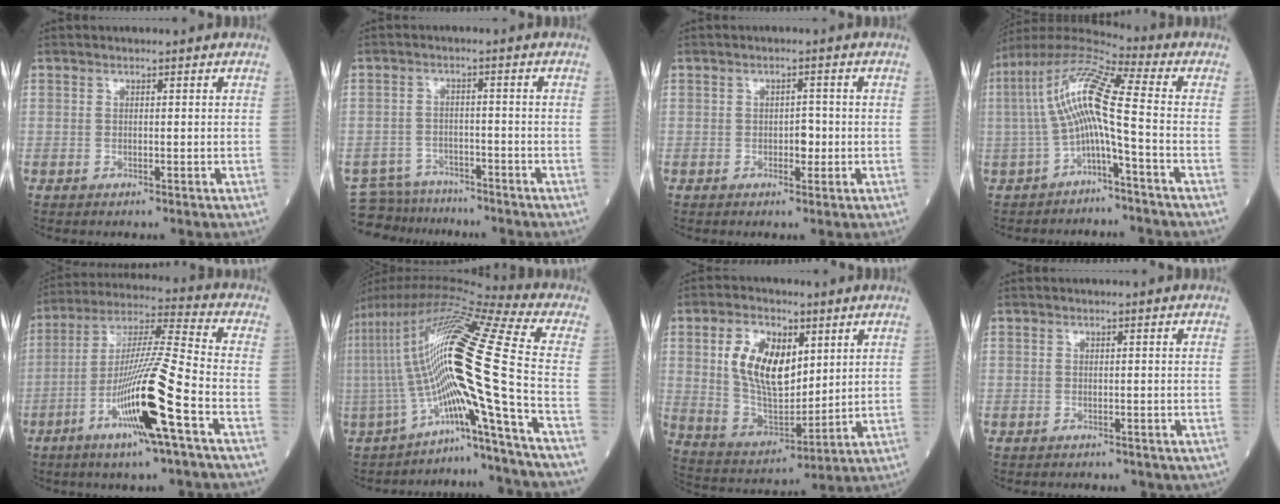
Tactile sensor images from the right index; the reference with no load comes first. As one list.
[{"total": 7.4, "force": [-6.9, 2.5, -0.5], "torque": [0.009, 0.015, -0.112]}, {"total": 2.1, "force": [-0.5, 1.2, 1.7], "torque": [-0.022, 0.003, -0.006]}, {"total": 11.1, "force": [-1.5, 0.6, 11.0], "torque": [-0.223, 0.037, -0.035]}, {"total": 15.9, "force": [-6.4, -0.6, 14.5], "torque": [-0.286, -0.010, -0.121]}, {"total": 22.6, "force": [-6.8, -1.8, 21.5], "torque": [-0.414, 0.024, -0.120]}, {"total": 12.7, "force": [4.1, 6.4, 10.2], "torque": [-0.204, 0.010, 0.084]}, {"total": 2.8, "force": [-2.2, 1.4, 1.0], "torque": [-0.016, -0.001, -0.021]}]